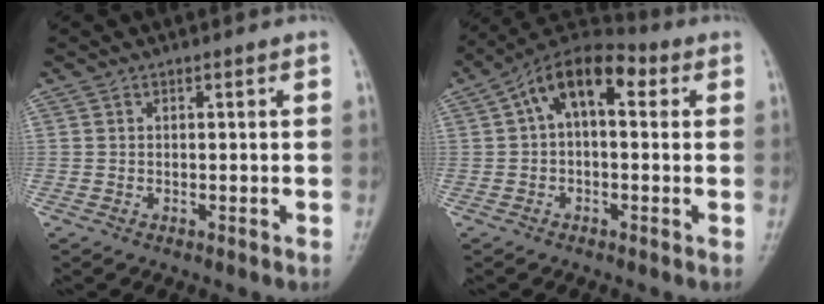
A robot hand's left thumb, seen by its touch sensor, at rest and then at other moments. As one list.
[{"total": 11.4, "force": [2.5, 6.2, 9.2], "torque": [-0.131, 0.038, 0.028]}]